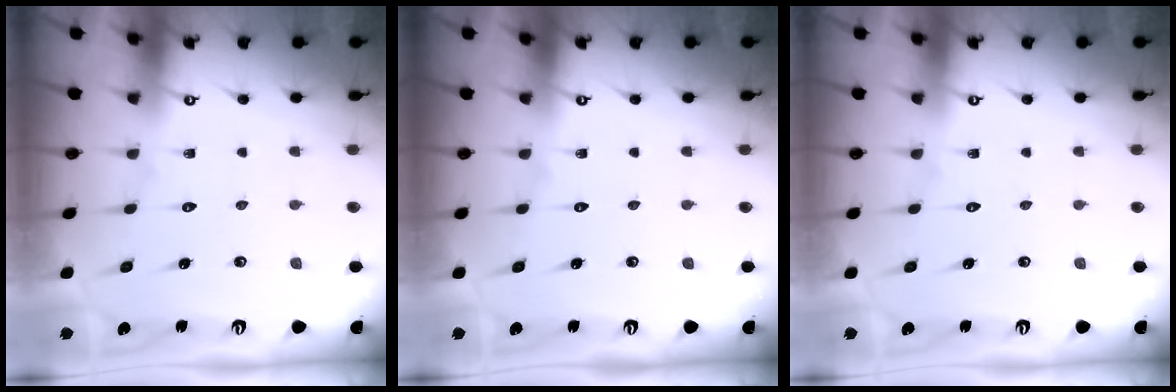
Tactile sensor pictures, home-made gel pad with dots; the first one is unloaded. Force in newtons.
{"total": 0.0}
{"total": 0.0}